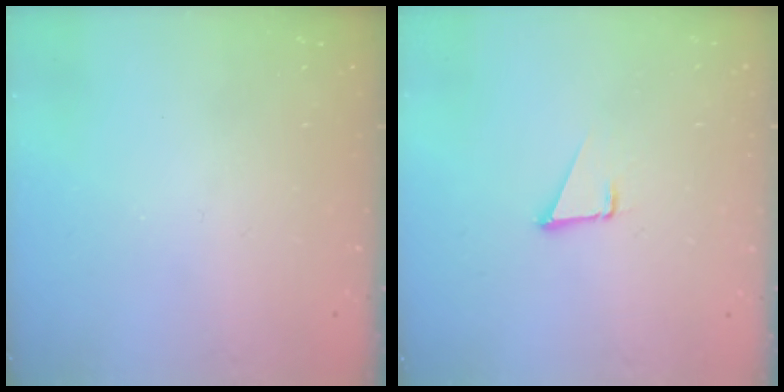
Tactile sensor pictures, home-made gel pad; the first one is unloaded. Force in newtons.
{"total": 1.7, "press": 1.7, "slide": 0.1}